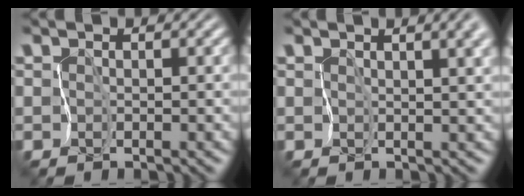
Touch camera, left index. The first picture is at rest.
{"total": 8.0, "force": [3.6, 3.6, 6.1], "torque": [-0.067, 0.023, 0.036]}